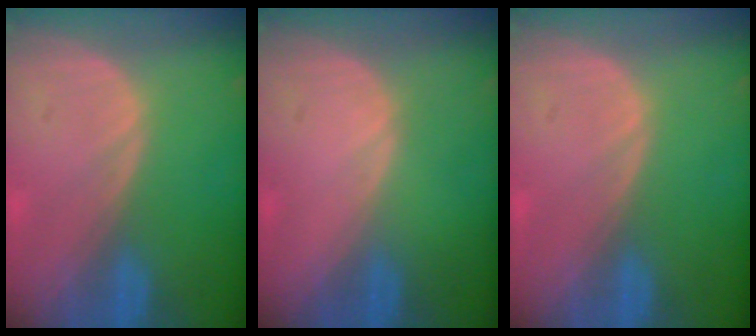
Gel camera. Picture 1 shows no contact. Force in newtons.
{"total": 0.0}
{"total": 0.0}